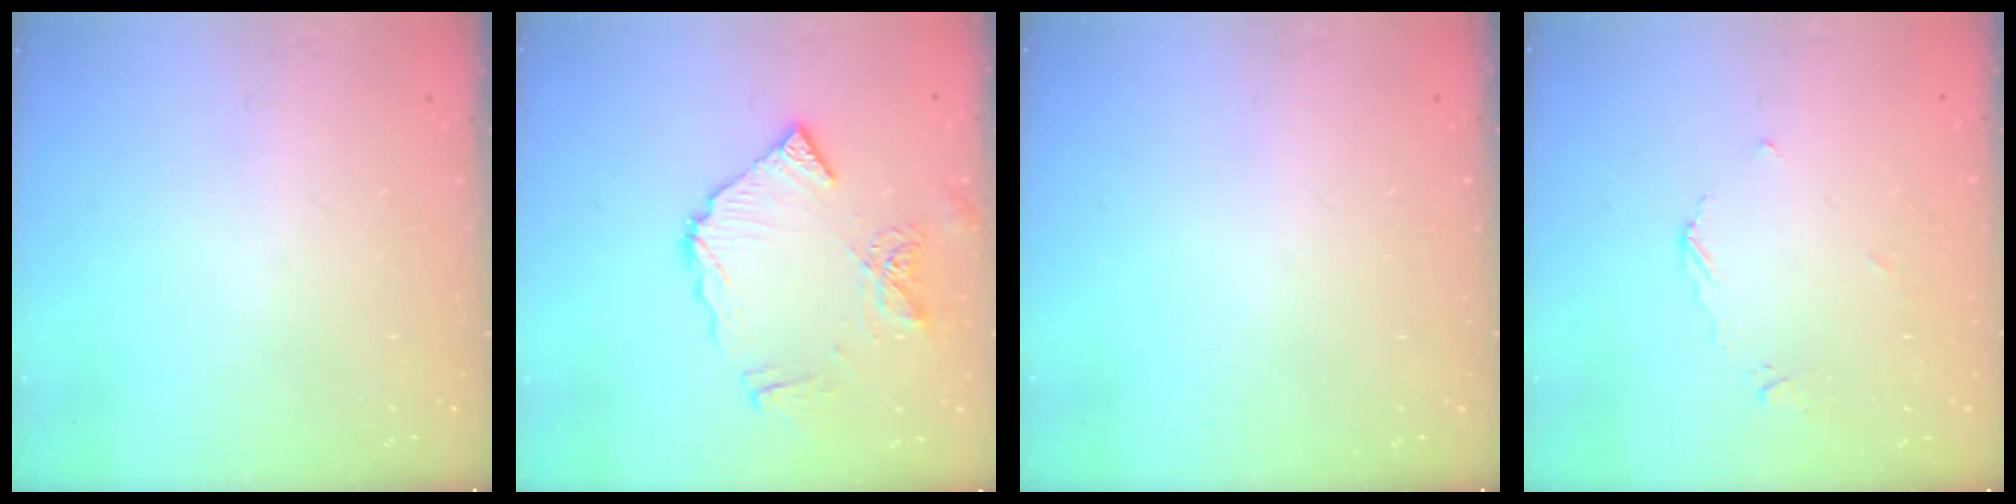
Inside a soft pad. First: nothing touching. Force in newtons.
{"total": 12.6, "press": 12.5, "slide": 1.6}
{"total": 0.0}
{"total": 4.3, "press": 4.3, "slide": 0.6}